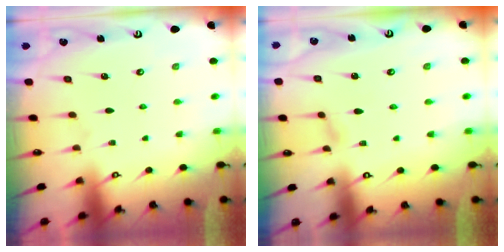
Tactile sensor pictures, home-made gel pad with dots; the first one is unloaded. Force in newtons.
{"total": 2.1, "press": 2.1, "slide": 0.3}